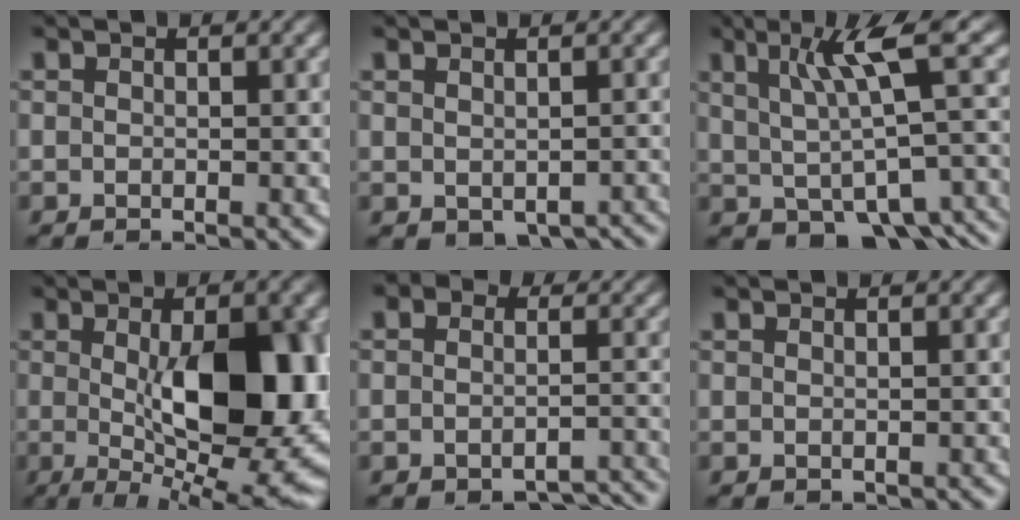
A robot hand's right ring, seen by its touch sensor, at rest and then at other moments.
{"total": 3.5, "force": [-2.9, 1.5, 1.5], "torque": [-0.011, -0.019, -0.026]}
{"total": 6.4, "force": [-2.1, 2.5, 5.5], "torque": [-0.062, -0.012, -0.016]}
{"total": 13.5, "force": [-0.2, 5.0, 12.5], "torque": [-0.172, -0.012, 0.011]}
{"total": 5.0, "force": [-4.3, 2.2, 1.5], "torque": [-0.018, -0.020, -0.060]}
{"total": 0.0}